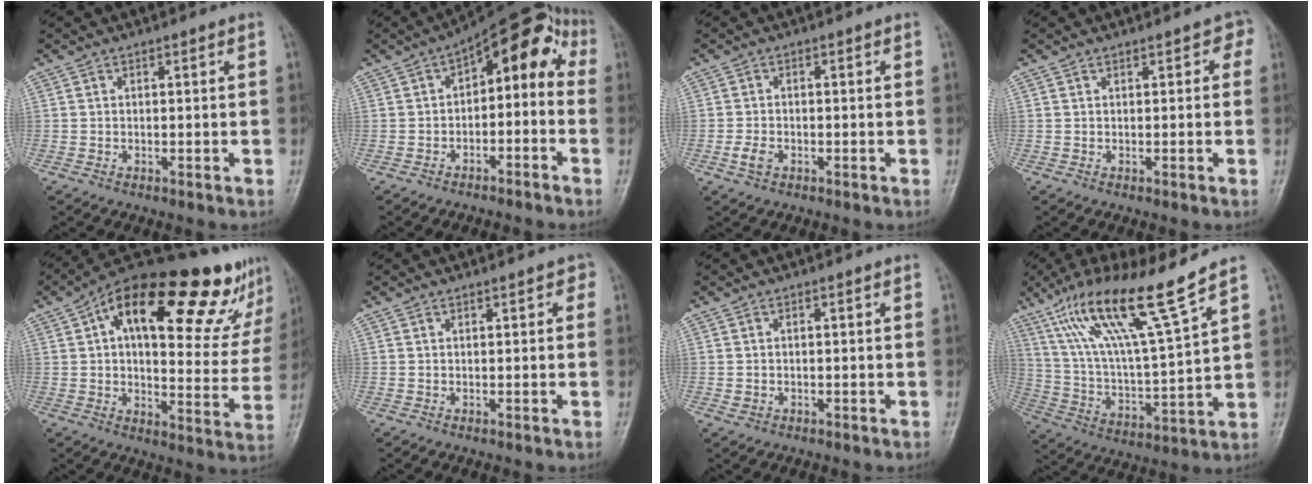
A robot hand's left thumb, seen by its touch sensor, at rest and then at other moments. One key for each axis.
{"total": 11.5, "fx": -1.1, "fy": 6.5, "fz": 9.4, "tx": -0.094, "ty": 0.066, "tz": -0.026}
{"total": 2.6, "fx": -1.2, "fy": 1.8, "fz": 1.6, "tx": -0.032, "ty": 0.003, "tz": -0.023}
{"total": 1.9, "fx": 0.9, "fy": 1.2, "fz": 1.1, "tx": 0.006, "ty": 0.003, "tz": 0.005}
{"total": 28.4, "fx": 14.6, "fy": 10.8, "fz": 21.8, "tx": -0.270, "ty": 0.007, "tz": 0.212}
{"total": 1.2, "fx": 0.7, "fy": 0.7, "fz": 0.7, "tx": 0.002, "ty": 0.001, "tz": 0.003}
{"total": 1.2, "fx": -0.3, "fy": 1.0, "fz": 0.5, "tx": -0.007, "ty": 0.001, "tz": -0.003}
{"total": 18.4, "fx": 12.2, "fy": 1.1, "fz": 13.8, "tx": -0.238, "ty": -0.052, "tz": 0.226}